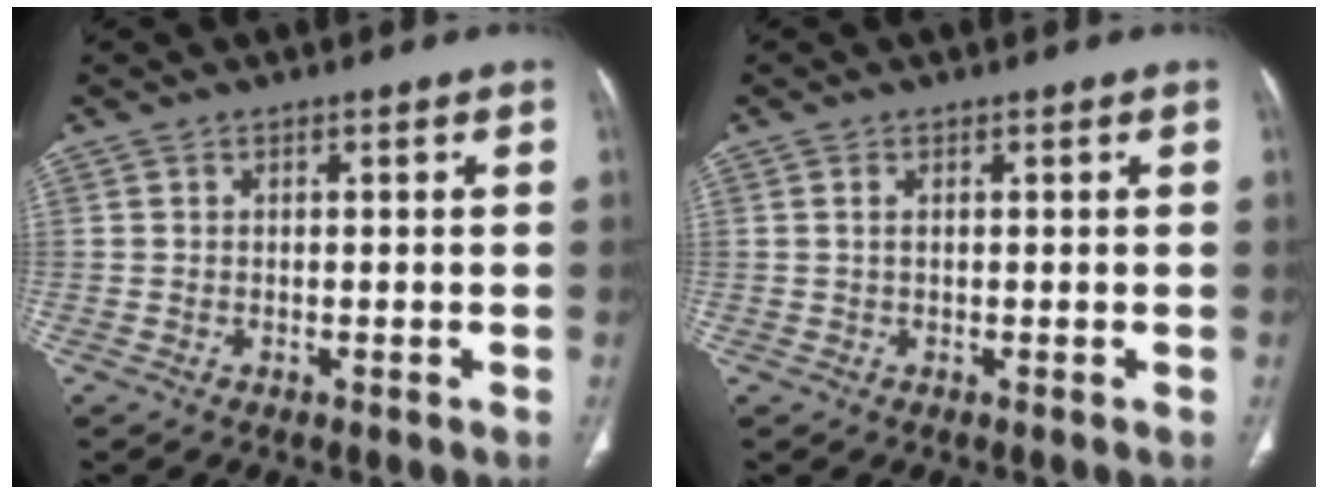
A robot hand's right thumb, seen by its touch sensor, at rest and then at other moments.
{"total": 0.9, "force": [0.2, 0.4, 0.7], "torque": [-0.017, 0.002, 0.005]}